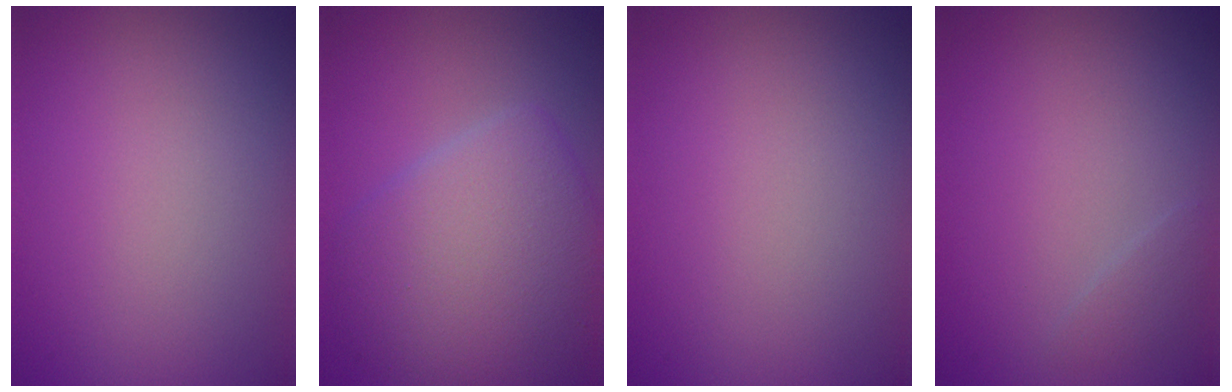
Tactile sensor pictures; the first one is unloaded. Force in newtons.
{"total": 7.4, "press": 7.4, "slide": 0.1}
{"total": 0.0}
{"total": 0.9, "press": 0.9, "slide": 0.0}